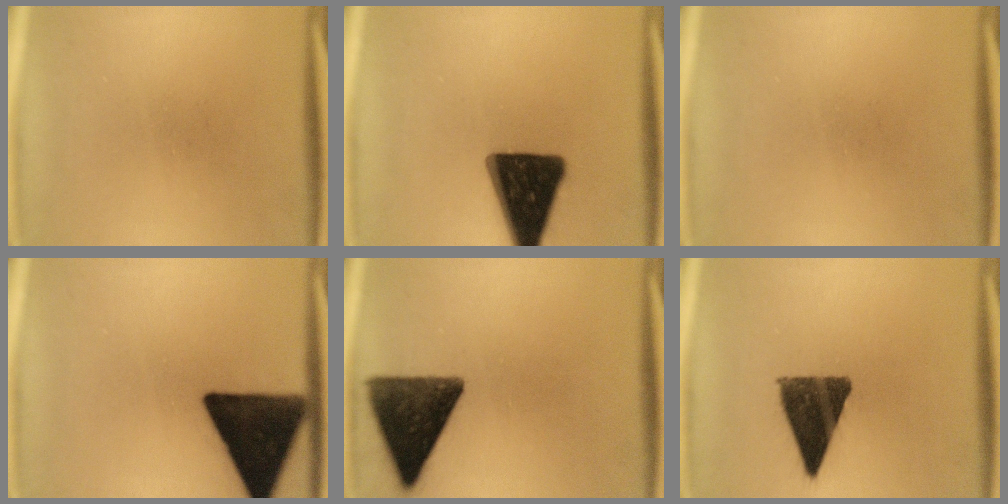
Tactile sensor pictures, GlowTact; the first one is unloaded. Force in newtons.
{"total": 17.6}
{"total": 0.0}
{"total": 17.8}
{"total": 13.2}
{"total": 11.9}